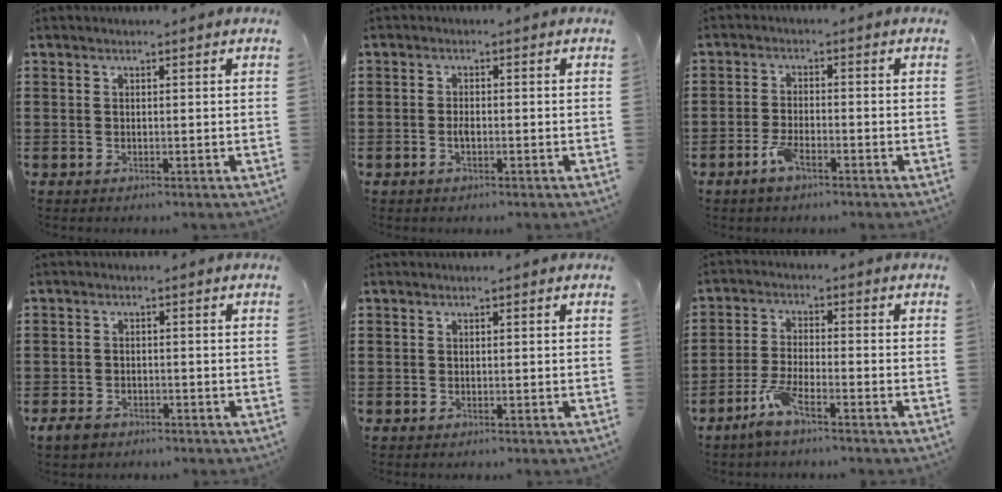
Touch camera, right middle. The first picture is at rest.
{"total": 1.6, "force": [-0.6, 0.6, 1.4], "torque": [-0.034, -0.002, -0.013]}
{"total": 3.7, "force": [-2.2, 1.1, 2.8], "torque": [-0.067, -0.001, -0.047]}
{"total": 2.2, "force": [-1.7, 0.9, 0.9], "torque": [-0.025, 0.000, -0.038]}
{"total": 0.0}
{"total": 5.1, "force": [-3.5, 0.7, 3.7], "torque": [-0.087, -0.006, -0.068]}